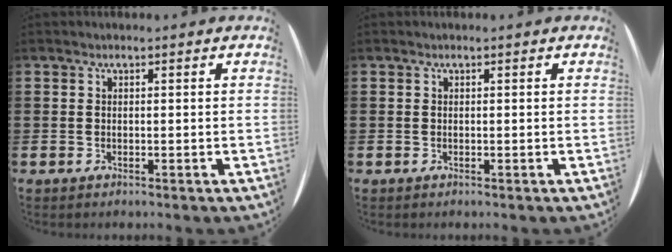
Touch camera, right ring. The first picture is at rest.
{"total": 0.0}